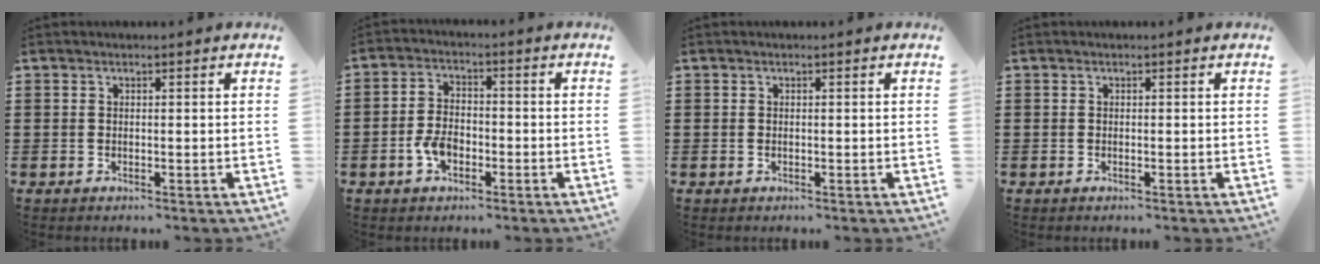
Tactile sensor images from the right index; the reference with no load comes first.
{"total": 4.7, "force": [-1.9, 2.8, 3.3], "torque": [-0.077, 0.001, -0.040]}
{"total": 0.0}
{"total": 0.0}